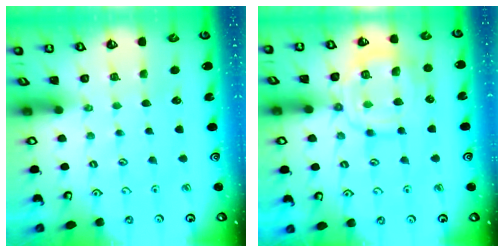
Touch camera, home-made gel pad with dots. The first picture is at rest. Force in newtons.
{"total": 12.9, "press": 12.8, "slide": 1.3}